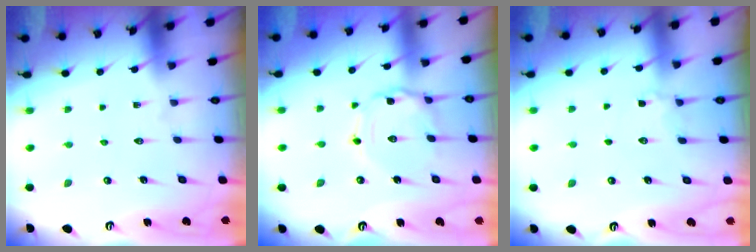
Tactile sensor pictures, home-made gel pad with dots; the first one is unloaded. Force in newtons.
{"total": 2.7, "press": 2.7, "slide": 0.2}
{"total": 4.4, "press": 4.2, "slide": 1.2}